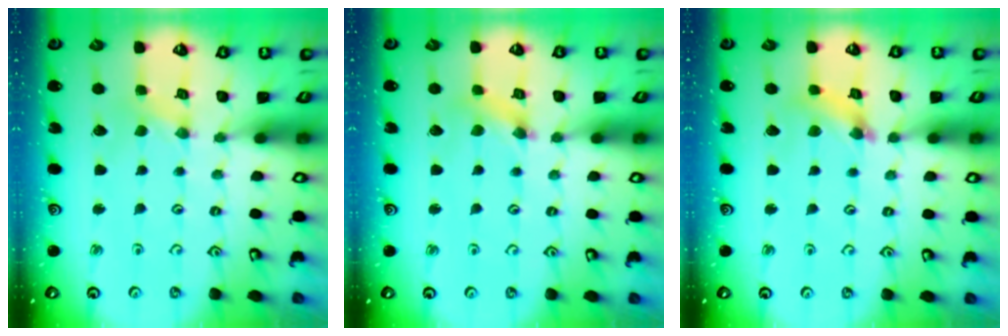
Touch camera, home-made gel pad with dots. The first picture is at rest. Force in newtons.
{"total": 2.1, "press": 2.1, "slide": 0.2}
{"total": 5.0, "press": 5.0, "slide": 0.4}